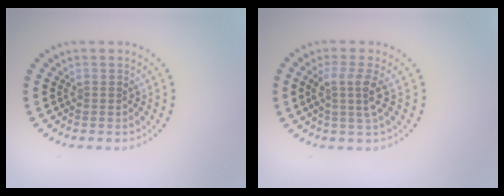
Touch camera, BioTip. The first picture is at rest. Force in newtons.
{"total": 2.5, "press": 1.9, "slide": 1.7}